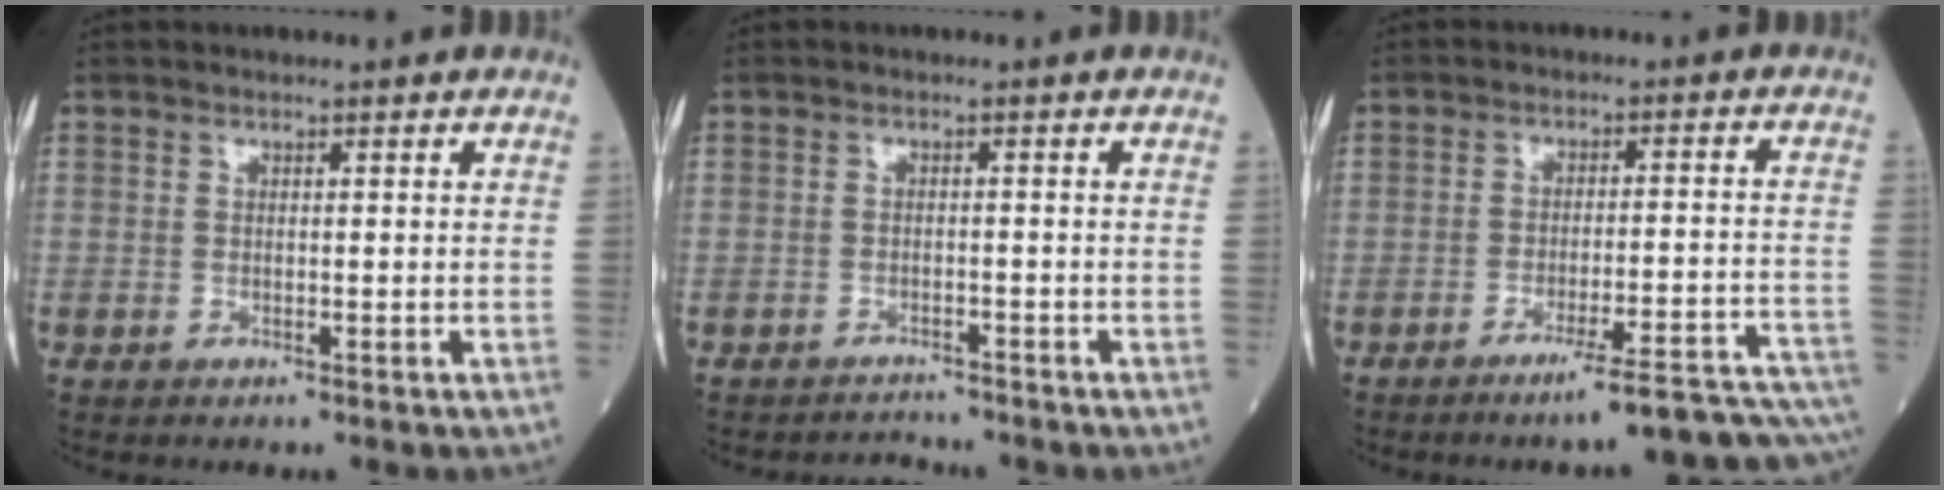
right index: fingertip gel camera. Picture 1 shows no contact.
{"total": 2.3, "force": [-2.2, -0.1, -0.8], "torque": [0.015, -0.010, -0.034]}
{"total": 14.2, "force": [-12.4, -0.7, 6.8], "torque": [-0.040, 0.026, -0.162]}